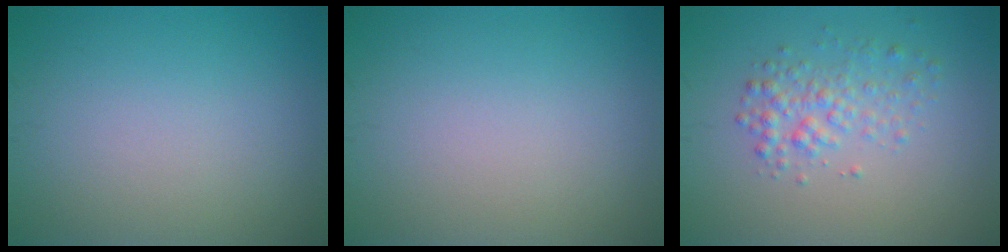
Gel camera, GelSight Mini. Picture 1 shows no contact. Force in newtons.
{"total": 0.0}
{"total": 2.5, "press": 2.5, "slide": 0.1}